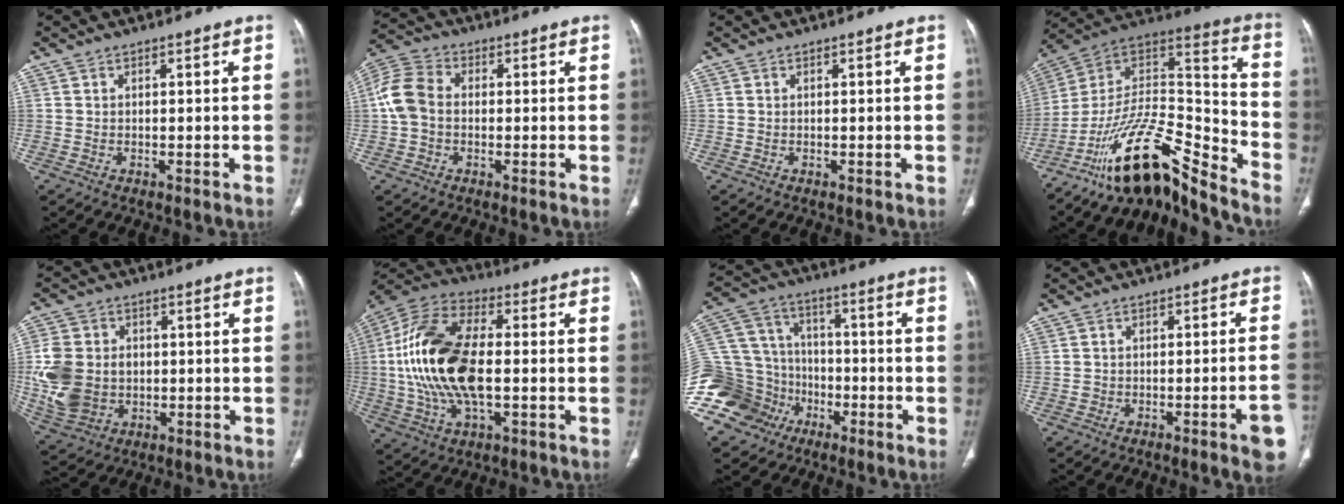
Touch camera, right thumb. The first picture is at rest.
{"total": 8.3, "force": [-0.2, 6.1, 5.6], "torque": [-0.119, 0.026, -0.014]}
{"total": 0.0}
{"total": 19.5, "force": [-15.5, 5.2, 10.6], "torque": [-0.147, 0.128, -0.271]}
{"total": 13.6, "force": [-0.5, 11.0, 8.0], "torque": [-0.155, 0.004, 0.002]}
{"total": 21.1, "force": [-0.6, 10.8, 18.1], "torque": [-0.373, 0.015, -0.012]}
{"total": 19.4, "force": [-9.1, 15.8, 6.7], "torque": [-0.138, 0.074, -0.154]}
{"total": 6.9, "force": [-3.3, 1.2, 5.9], "torque": [-0.075, 0.023, -0.042]}